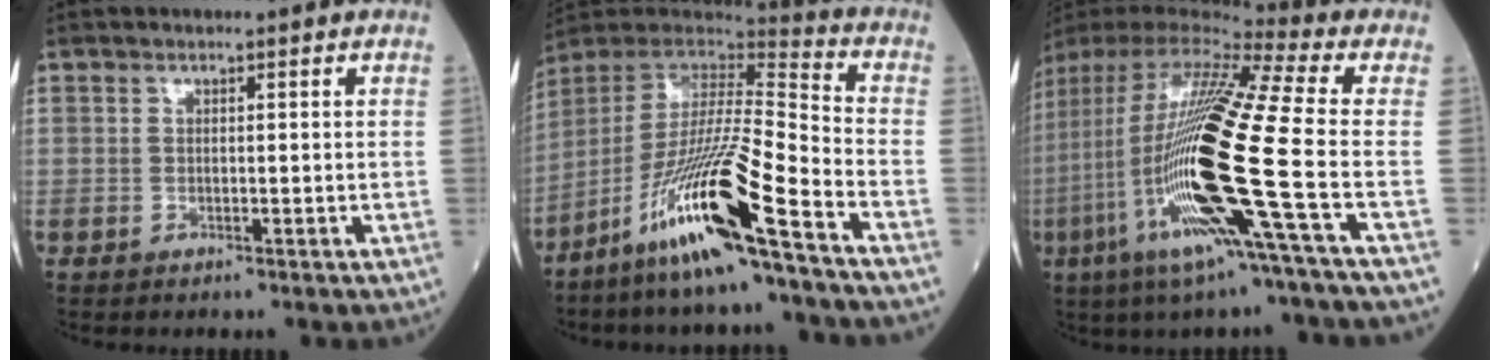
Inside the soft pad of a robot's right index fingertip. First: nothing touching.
{"total": 21.0, "force": [-12.8, 1.6, 16.6], "torque": [-0.351, -0.046, -0.245]}
{"total": 27.4, "force": [-6.5, 1.1, 26.6], "torque": [-0.560, -0.051, -0.143]}